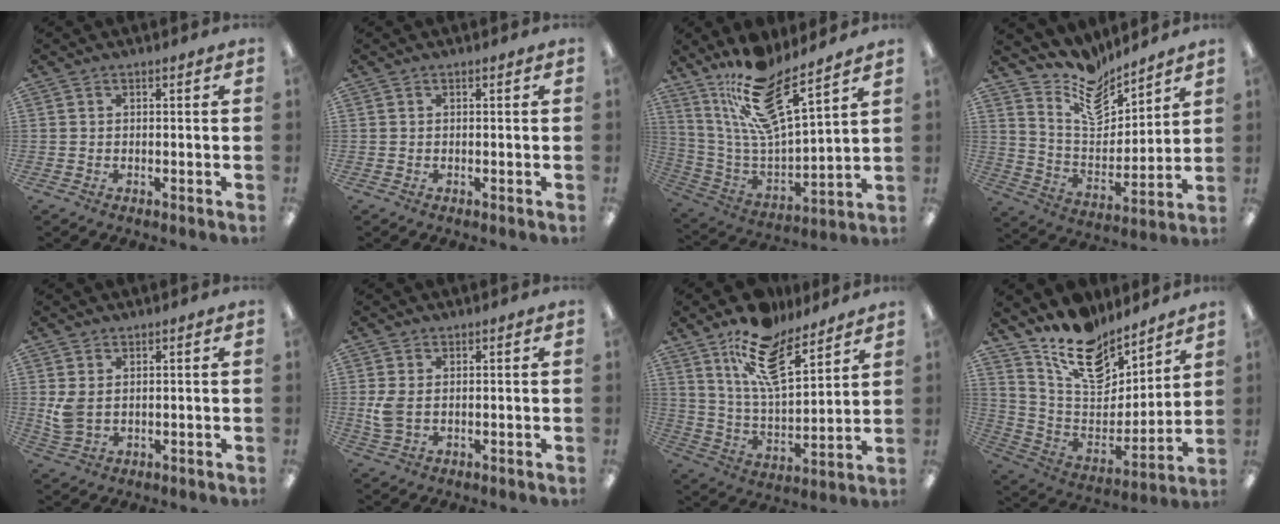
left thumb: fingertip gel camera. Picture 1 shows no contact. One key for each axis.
{"total": 0.0}
{"total": 18.6, "fx": 13.8, "fy": 4.6, "fz": 11.6, "tx": -0.220, "ty": -0.088, "tz": 0.236}
{"total": 13.2, "fx": 11.0, "fy": 5.6, "fz": 4.8, "tx": -0.098, "ty": -0.078, "tz": 0.204}
{"total": 4.7, "fx": 1.2, "fy": 3.1, "fz": 3.4, "tx": -0.071, "ty": -0.002, "tz": 0.021}
{"total": 4.5, "fx": 0.3, "fy": 2.7, "fz": 3.6, "tx": -0.080, "ty": -0.003, "tz": 0.001}
{"total": 16.3, "fx": 11.3, "fy": 6.7, "fz": 9.6, "tx": -0.167, "ty": -0.053, "tz": 0.198}
{"total": 16.6, "fx": 12.7, "fy": 8.3, "fz": 6.7, "tx": -0.127, "ty": -0.091, "tz": 0.231}